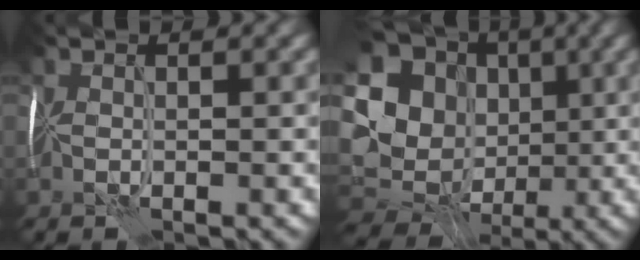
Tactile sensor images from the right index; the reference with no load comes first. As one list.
[{"total": 15.0, "force": [1.3, 13.5, 6.3], "torque": [-0.157, -0.006, 0.019]}]